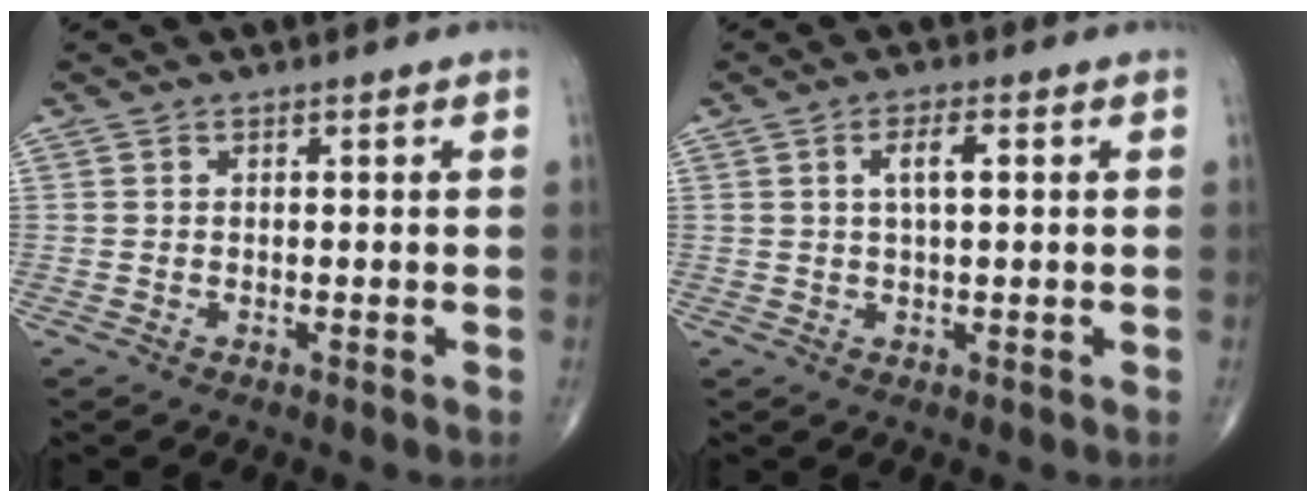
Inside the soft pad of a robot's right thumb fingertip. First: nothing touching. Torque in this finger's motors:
{"motor_torque": [1.19, 2.08, 0.32, 0.07, 0.01]}